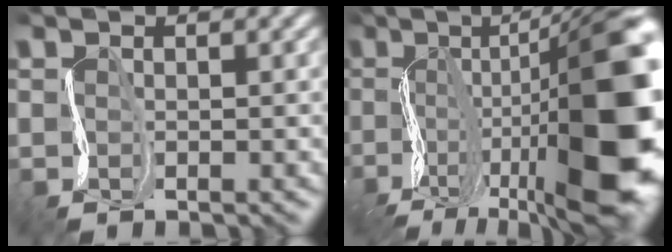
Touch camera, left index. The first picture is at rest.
{"total": 18.6, "force": [-2.0, 7.4, 17.0], "torque": [-0.252, 0.033, -0.037]}